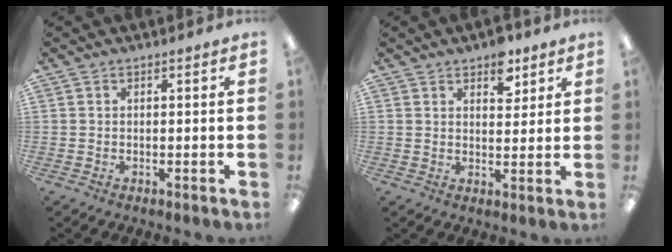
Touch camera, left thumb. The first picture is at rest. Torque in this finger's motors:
{"motor_torque": [0.64, 0.38, 0.78, -0.18, 0.02]}